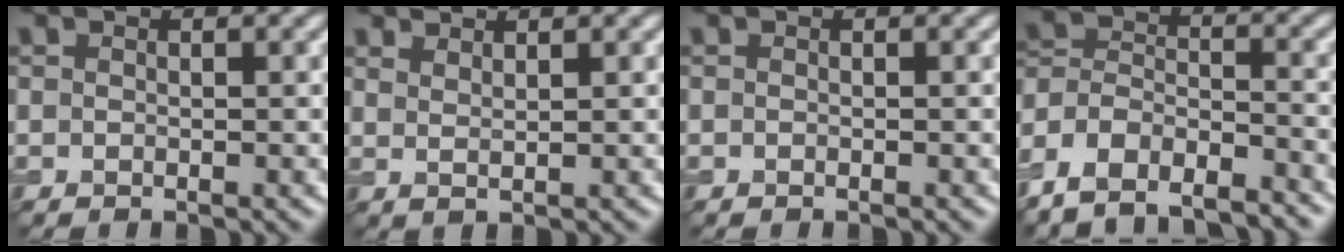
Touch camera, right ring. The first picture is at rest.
{"total": 1.7, "force": [1.5, 0.3, 0.7], "torque": [-0.008, -0.003, 0.023]}
{"total": 0.0}
{"total": 9.6, "force": [-8.0, 4.1, 3.4], "torque": [-0.061, -0.001, -0.135]}